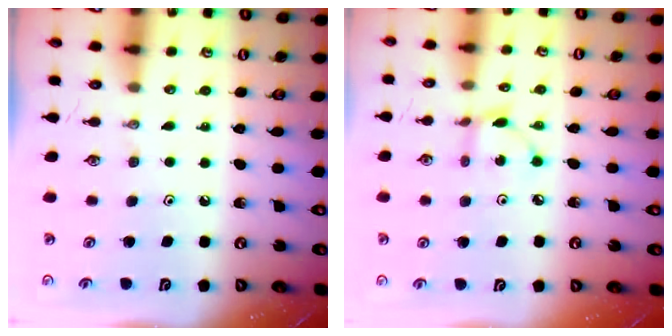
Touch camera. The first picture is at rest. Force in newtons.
{"total": 2.6, "press": 2.6, "slide": 0.2}